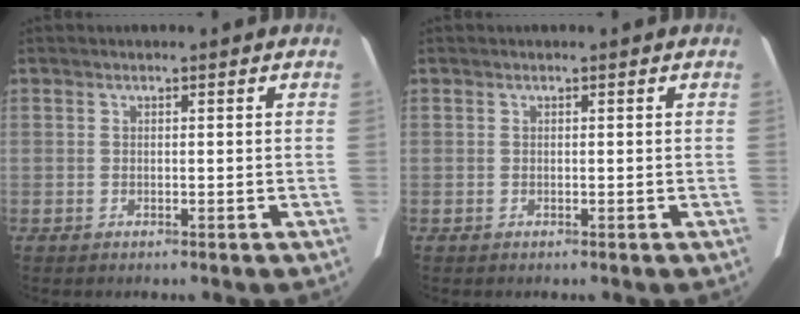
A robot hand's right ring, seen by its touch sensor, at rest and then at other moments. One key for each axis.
{"total": 0.0}